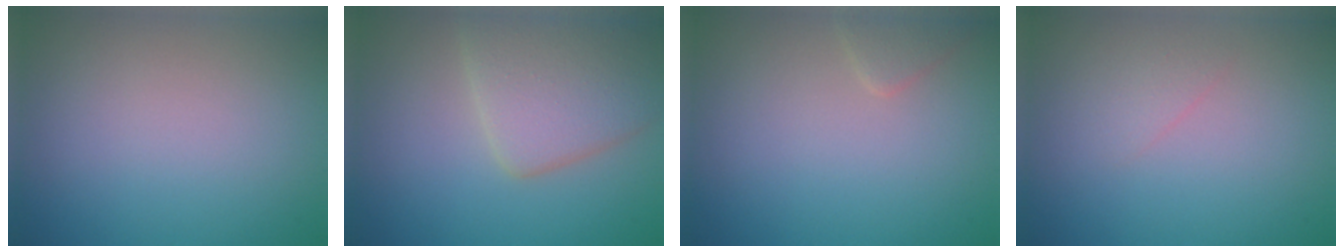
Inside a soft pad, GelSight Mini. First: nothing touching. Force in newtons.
{"total": 5.2, "press": 5.1, "slide": 0.3}
{"total": 1.0, "press": 1.0, "slide": 0.1}
{"total": 0.8, "press": 0.8, "slide": 0.0}